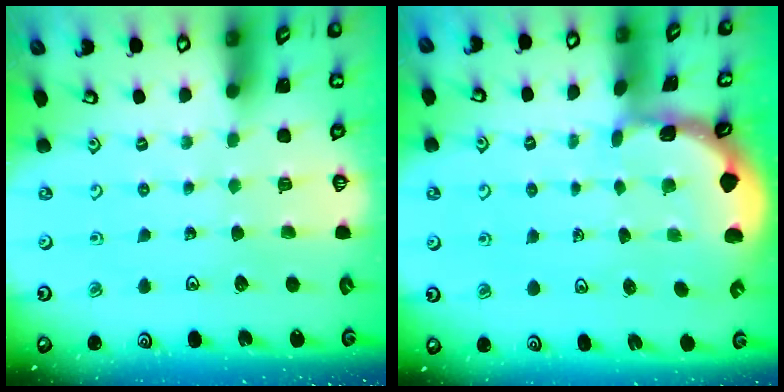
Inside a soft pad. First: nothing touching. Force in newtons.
{"total": 1.5, "press": 1.5, "slide": 0.2}